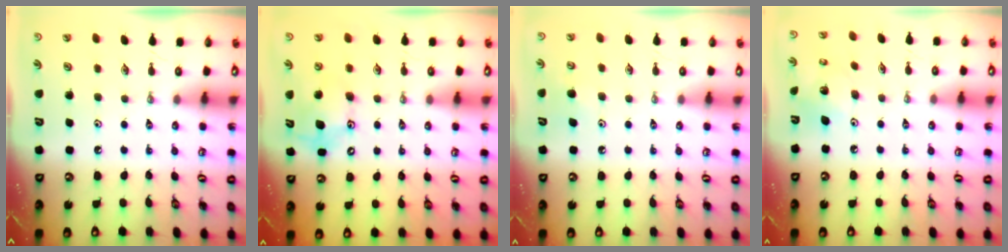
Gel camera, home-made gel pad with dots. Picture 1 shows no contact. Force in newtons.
{"total": 11.6, "press": 11.2, "slide": 2.8}
{"total": 6.2, "press": 6.1, "slide": 1.1}
{"total": 6.7, "press": 6.7, "slide": 0.3}